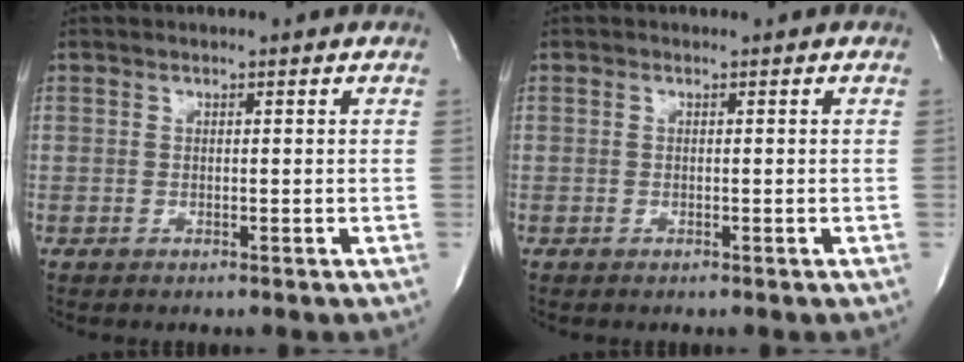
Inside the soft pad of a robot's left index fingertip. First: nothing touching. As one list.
[{"total": 0.0}]